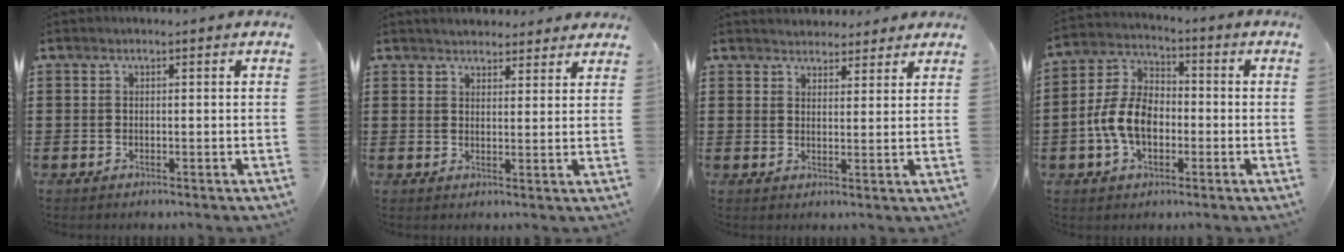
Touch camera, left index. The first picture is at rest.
{"total": 2.6, "force": [2.6, 0.5, 0.0], "torque": [-0.007, -0.005, 0.049]}
{"total": 2.7, "force": [2.6, 0.7, -0.2], "torque": [-0.005, -0.003, 0.051]}
{"total": 8.5, "force": [-2.2, 5.5, 6.0], "torque": [-0.150, 0.008, -0.050]}